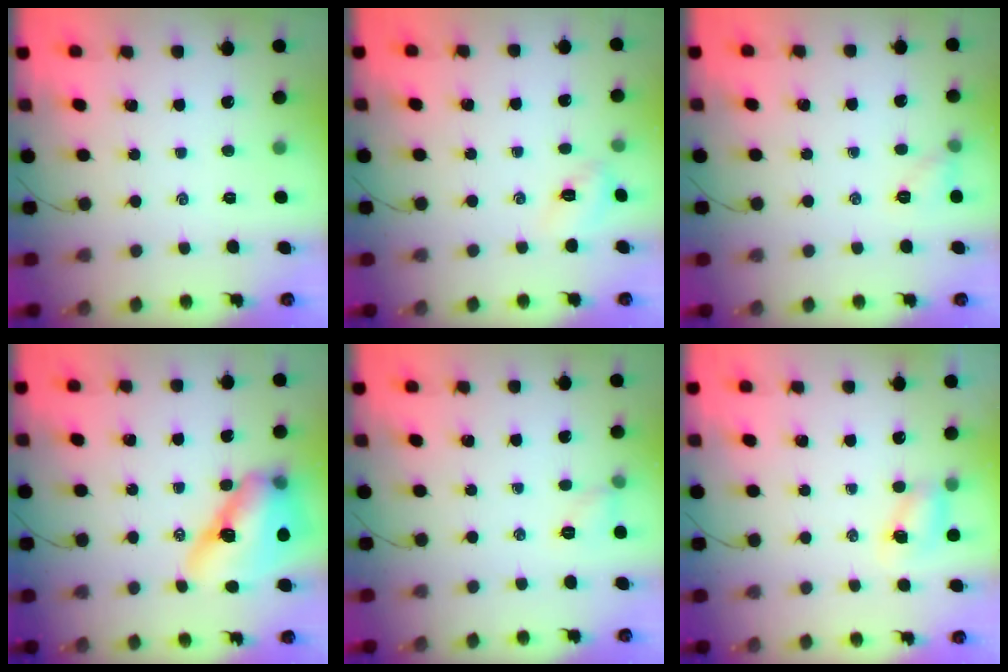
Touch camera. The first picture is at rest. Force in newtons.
{"total": 5.9, "press": 5.7, "slide": 1.5}
{"total": 5.5, "press": 5.3, "slide": 1.1}
{"total": 15.3, "press": 14.6, "slide": 4.6}
{"total": 5.4, "press": 5.3, "slide": 1.1}
{"total": 5.2, "press": 5.1, "slide": 0.7}